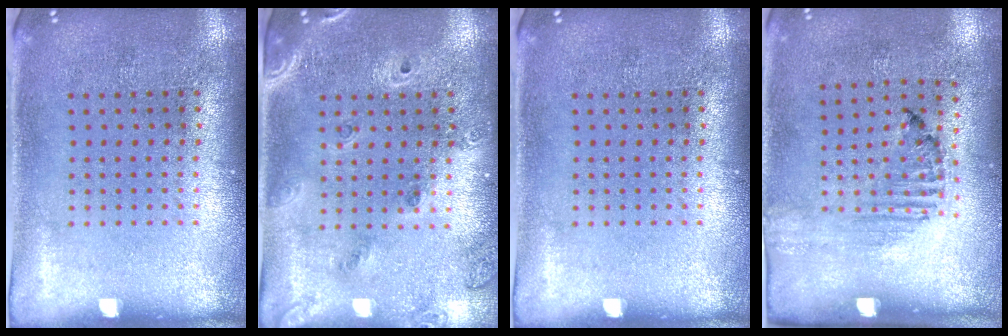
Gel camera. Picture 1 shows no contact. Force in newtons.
{"total": 1.6, "press": 1.5, "slide": 0.7}
{"total": 0.0}
{"total": 1.5, "press": 1.2, "slide": 0.8}